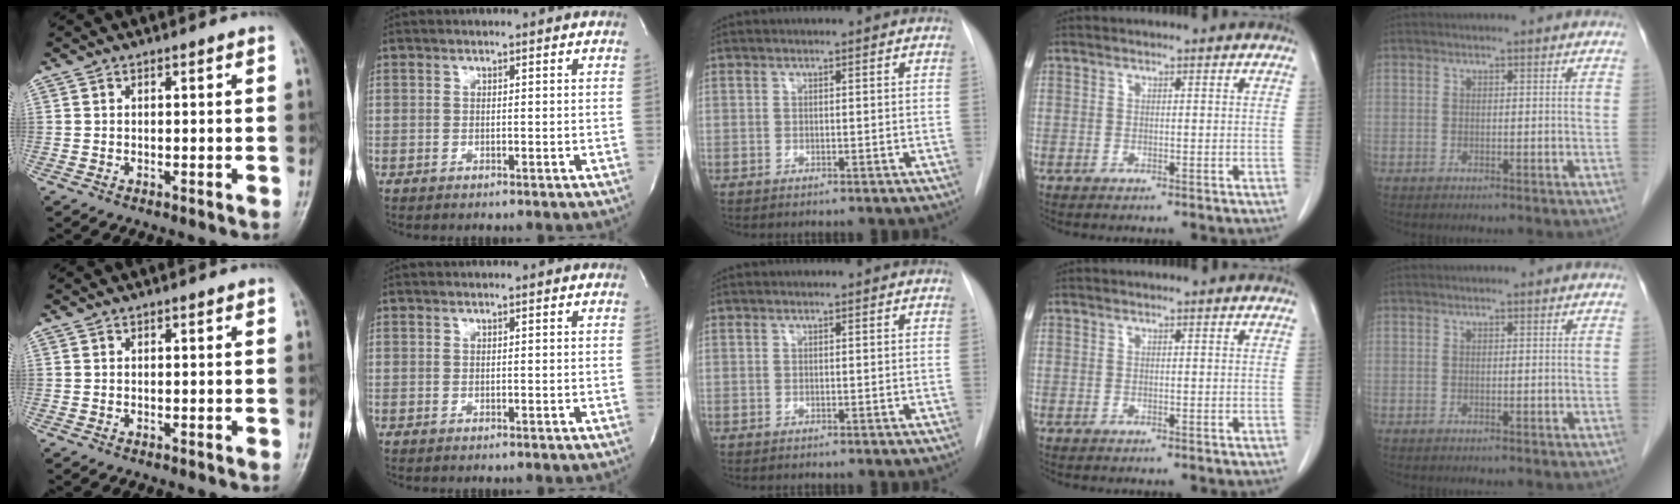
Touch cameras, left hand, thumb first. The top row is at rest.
{}